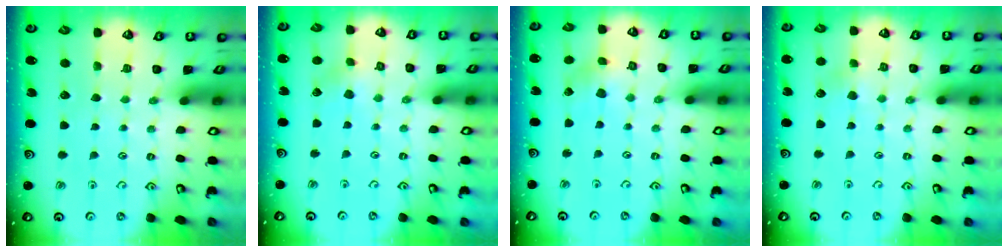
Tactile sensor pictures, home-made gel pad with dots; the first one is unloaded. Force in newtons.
{"total": 2.9, "press": 2.9, "slide": 0.7}
{"total": 2.2, "press": 2.2, "slide": 0.4}
{"total": 3.2, "press": 3.2, "slide": 0.3}